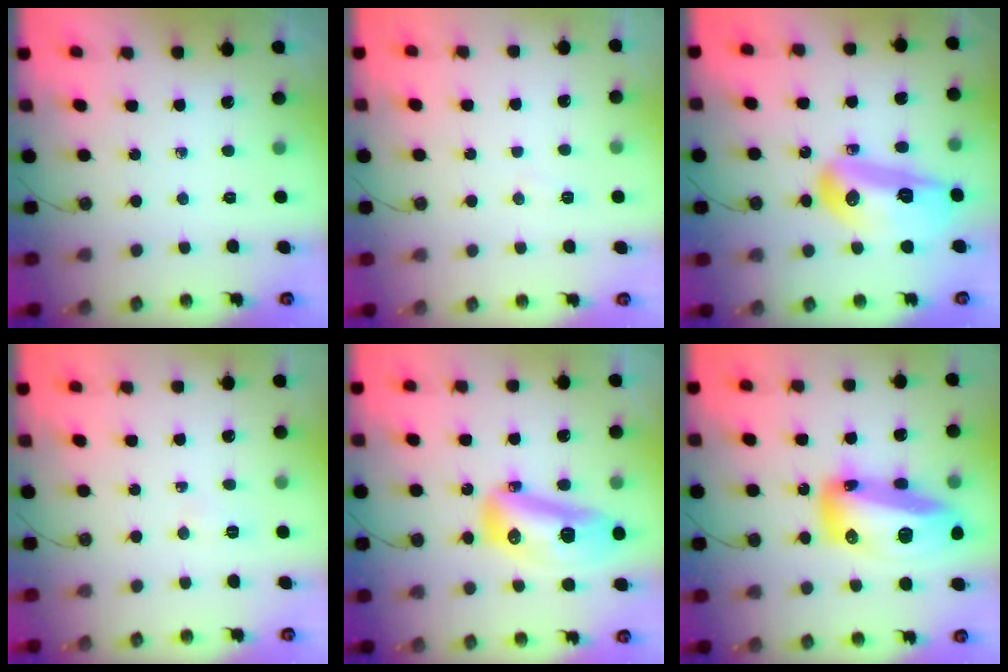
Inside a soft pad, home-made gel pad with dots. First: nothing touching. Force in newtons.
{"total": 14.2, "press": 5.3, "slide": 13.2}
{"total": 18.4, "press": 17.5, "slide": 5.6}
{"total": 5.1, "press": 3.0, "slide": 4.1}
{"total": 16.0, "press": 15.9, "slide": 1.8}
{"total": 21.6, "press": 21.4, "slide": 2.6}